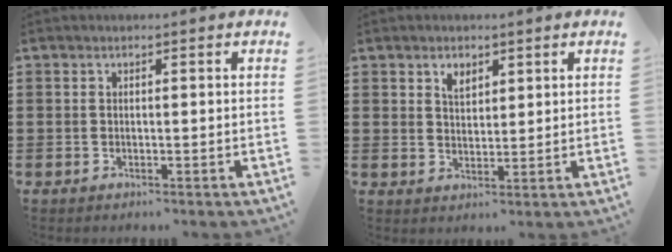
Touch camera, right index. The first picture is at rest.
{"total": 2.4, "force": [1.7, 1.4, 0.9], "torque": [-0.014, 0.000, 0.031]}